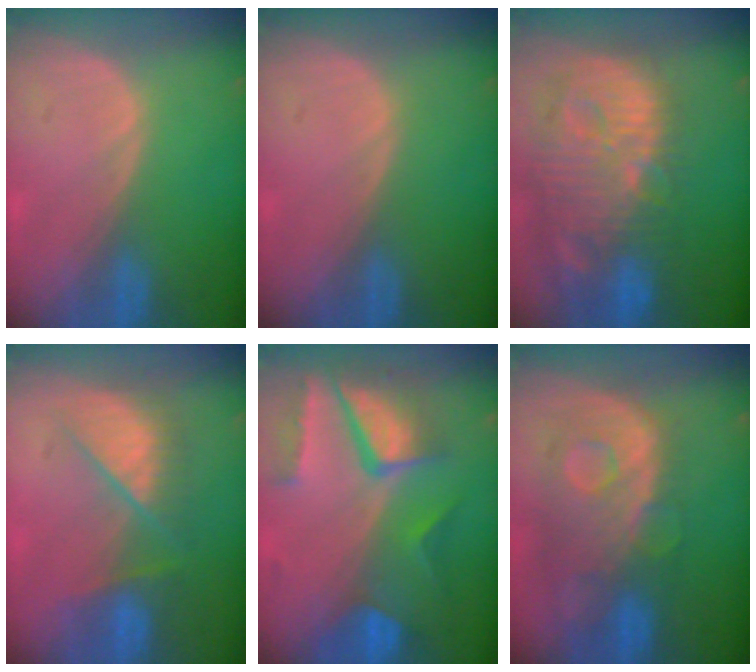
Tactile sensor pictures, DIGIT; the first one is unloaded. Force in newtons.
{"total": 0.0}
{"total": 14.5, "press": 12.7, "slide": 7.1}
{"total": 7.2, "press": 7.2, "slide": 0.5}
{"total": 10.4, "press": 8.8, "slide": 5.6}
{"total": 11.1, "press": 9.7, "slide": 5.4}